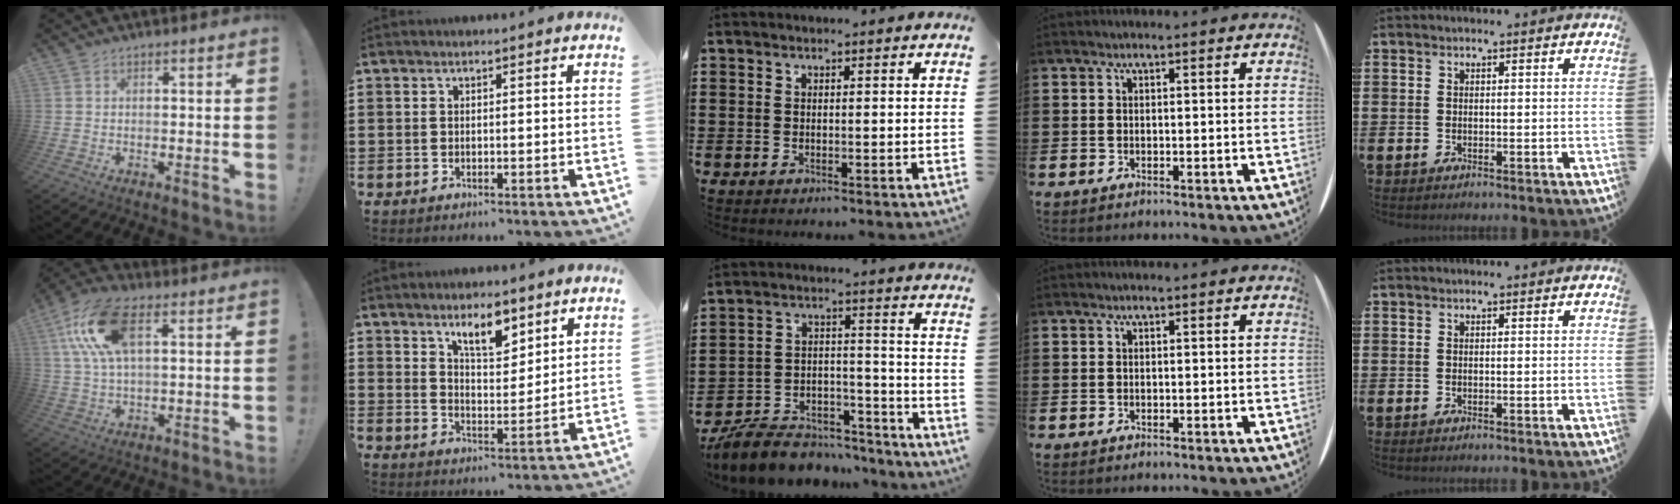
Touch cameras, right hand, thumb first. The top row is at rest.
{"thumb": {"total": 16.3, "force": [5.7, 7.8, 13.2], "torque": [-0.254, -0.004, 0.101]}, "index": {"total": 6.2, "force": [4.6, 2.3, 3.5], "torque": [-0.048, -0.012, 0.076]}, "middle": {"total": 8.2, "force": [-7.8, 2.2, 1.7], "torque": [-0.037, 0.020, -0.154]}}